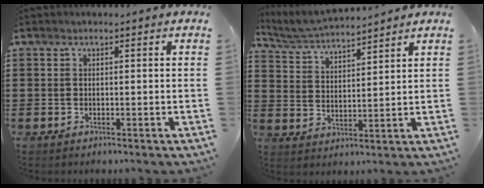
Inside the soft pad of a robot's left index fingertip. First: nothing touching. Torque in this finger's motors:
{"motor_torque": [-0.52, -0.31, -0.17, -0.02]}